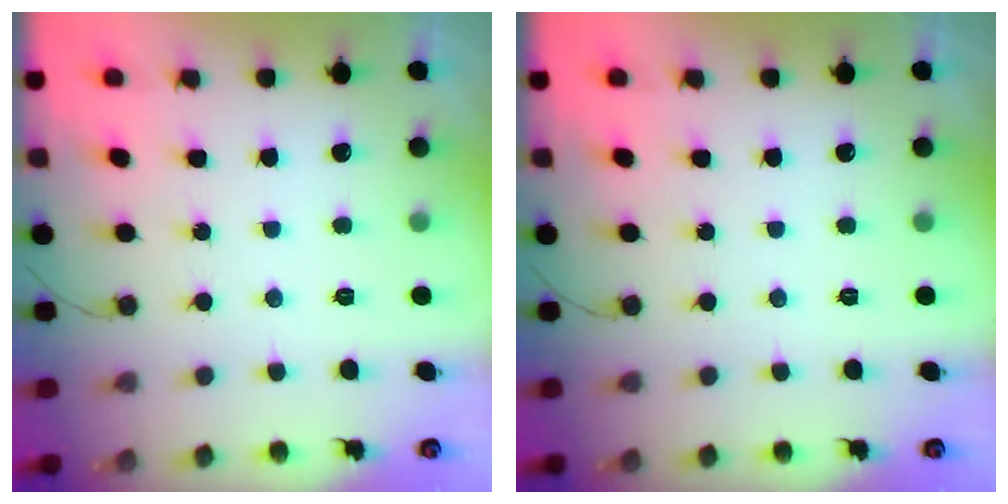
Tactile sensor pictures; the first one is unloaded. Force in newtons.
{"total": 0.0}